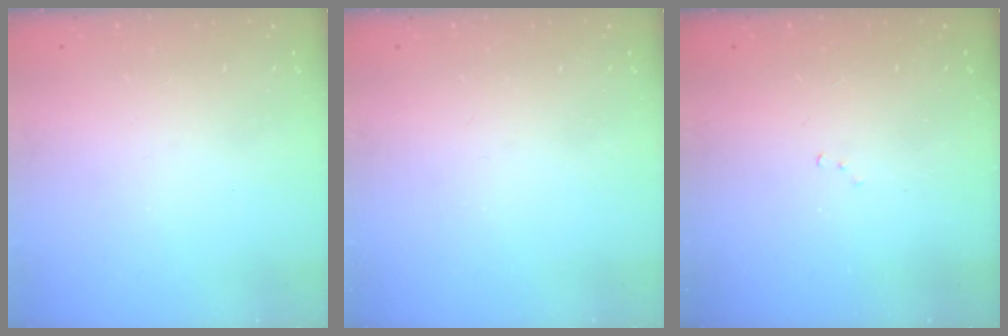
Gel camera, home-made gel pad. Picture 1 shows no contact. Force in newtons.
{"total": 0.0}
{"total": 4.8, "press": 4.7, "slide": 0.8}